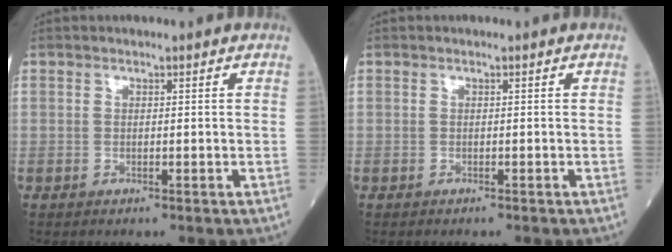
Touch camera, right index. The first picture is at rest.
{"total": 0.5, "force": [-0.5, 0.1, 0.2], "torque": [-0.002, -0.001, -0.008]}